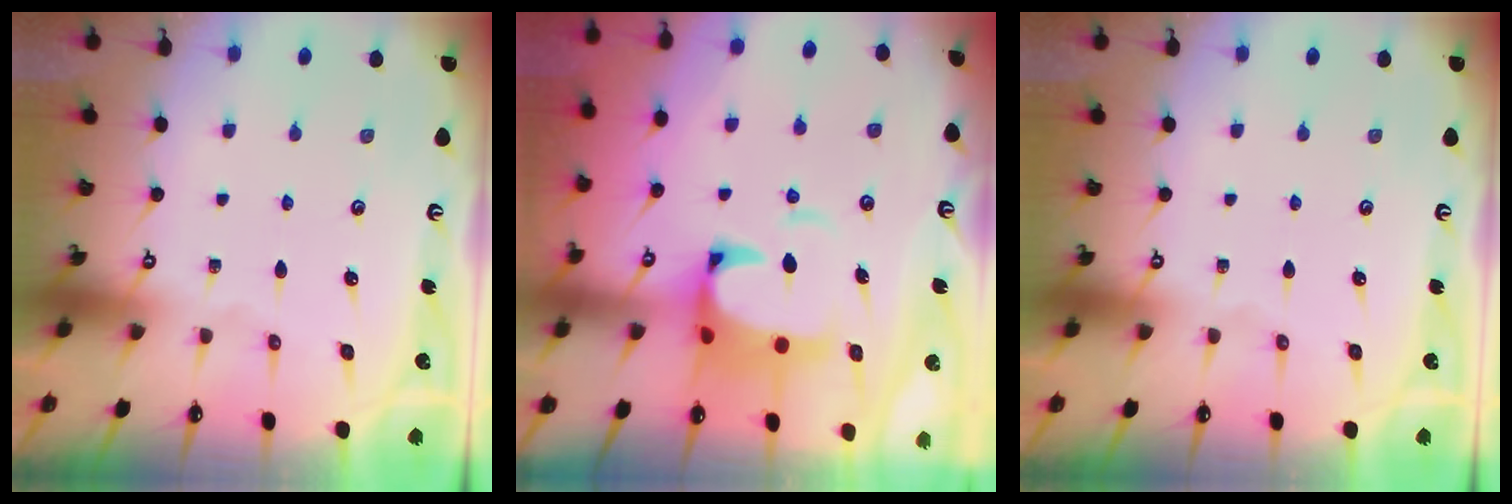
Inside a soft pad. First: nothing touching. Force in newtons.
{"total": 5.1, "press": 4.9, "slide": 1.5}
{"total": 0.0}